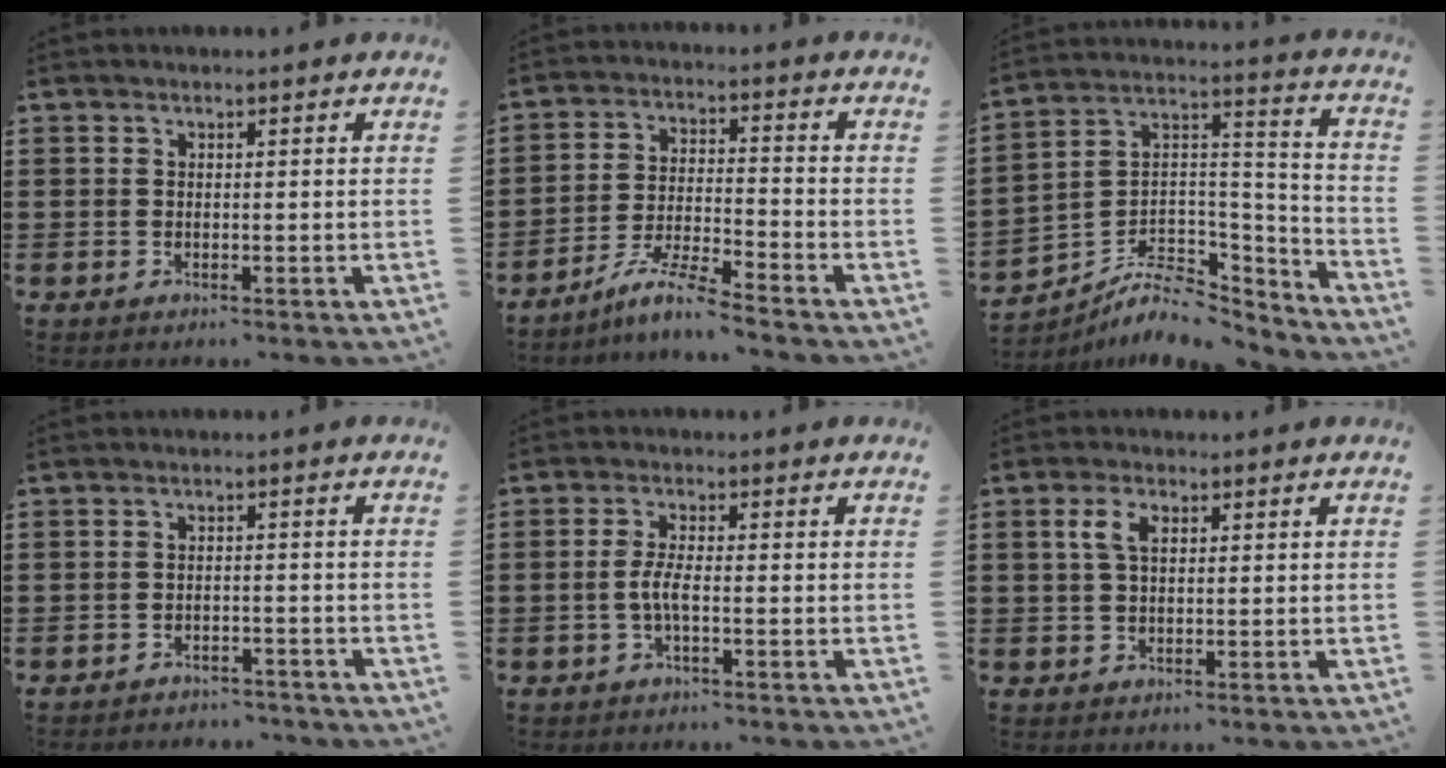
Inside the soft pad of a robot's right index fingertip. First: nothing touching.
{"total": 6.5, "force": [-5.7, -0.3, 3.1], "torque": [-0.072, -0.011, -0.112]}
{"total": 8.2, "force": [-6.2, 4.4, 3.1], "torque": [-0.062, 0.011, -0.116]}
{"total": 2.1, "force": [-2.1, 0.3, 0.0], "torque": [-0.008, -0.001, -0.045]}
{"total": 3.4, "force": [-0.9, 0.7, 3.2], "torque": [-0.080, -0.006, -0.024]}
{"total": 3.5, "force": [1.1, 1.8, 2.9], "torque": [-0.062, 0.010, 0.018]}